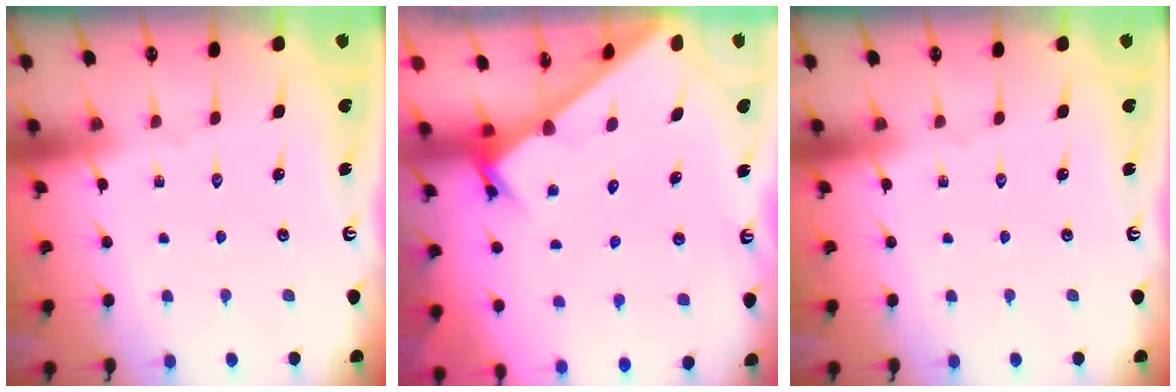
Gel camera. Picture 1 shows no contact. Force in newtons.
{"total": 2.8, "press": 2.8, "slide": 0.1}
{"total": 0.0}